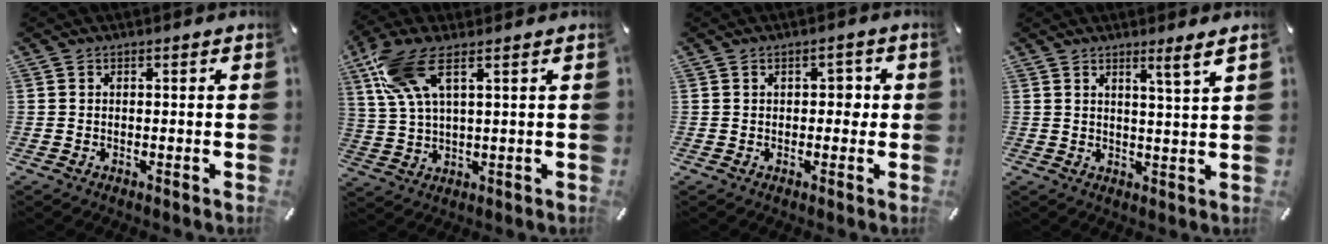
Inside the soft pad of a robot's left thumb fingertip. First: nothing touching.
{"total": 10.0, "force": [5.2, 3.5, 7.8], "torque": [-0.183, -0.004, 0.095]}
{"total": 2.8, "force": [0.1, 1.9, 2.1], "torque": [-0.025, 0.003, -0.006]}
{"total": 4.8, "force": [3.3, -0.8, 3.3], "torque": [-0.063, -0.019, 0.052]}